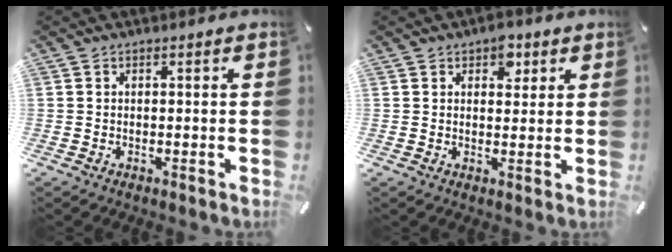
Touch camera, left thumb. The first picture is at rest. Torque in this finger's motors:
{"motor_torque": [0.53, 0.68, 0.19, -0.52, 0.13]}